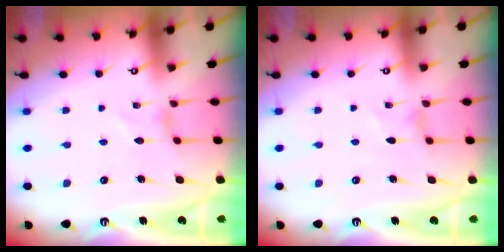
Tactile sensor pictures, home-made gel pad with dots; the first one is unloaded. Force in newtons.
{"total": 0.8, "press": 0.8, "slide": 0.3}